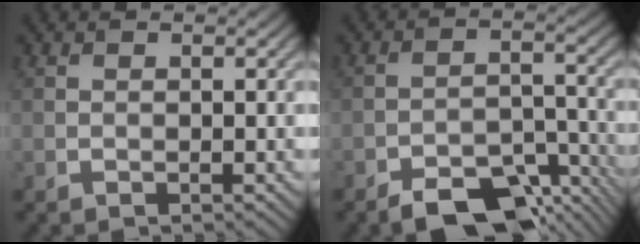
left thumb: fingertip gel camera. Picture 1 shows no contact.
{"total": 8.9, "force": [-6.6, 3.6, 4.8], "torque": [-0.063, 0.001, -0.110]}